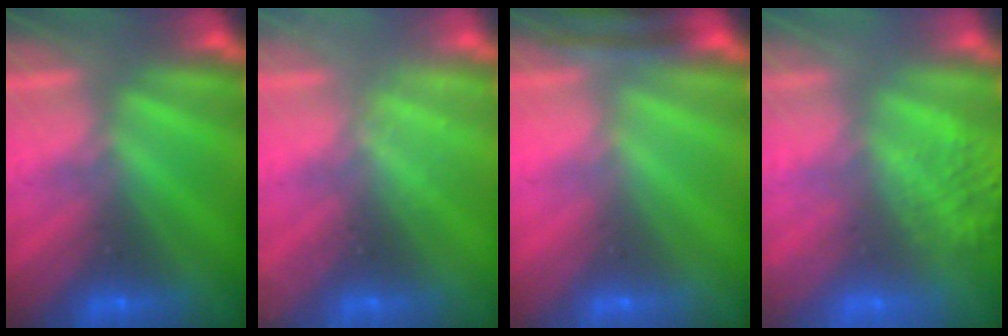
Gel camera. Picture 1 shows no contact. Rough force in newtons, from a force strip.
{"total": 2.2}
{"total": 4.5}
{"total": 5.8}